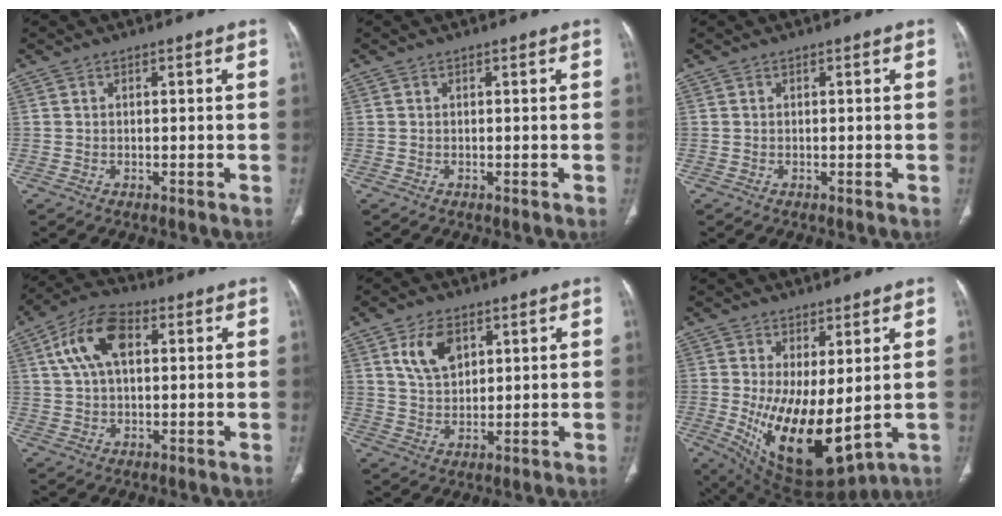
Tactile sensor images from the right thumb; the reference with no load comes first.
{"total": 0.0}
{"total": 0.0}
{"total": 11.2, "force": [3.2, 6.3, 8.7], "torque": [-0.164, 0.020, 0.054]}
{"total": 7.9, "force": [3.6, 4.8, 5.1], "torque": [-0.078, -0.016, 0.073]}
{"total": 14.6, "force": [-0.7, 6.2, 13.2], "torque": [-0.220, -0.032, 0.013]}